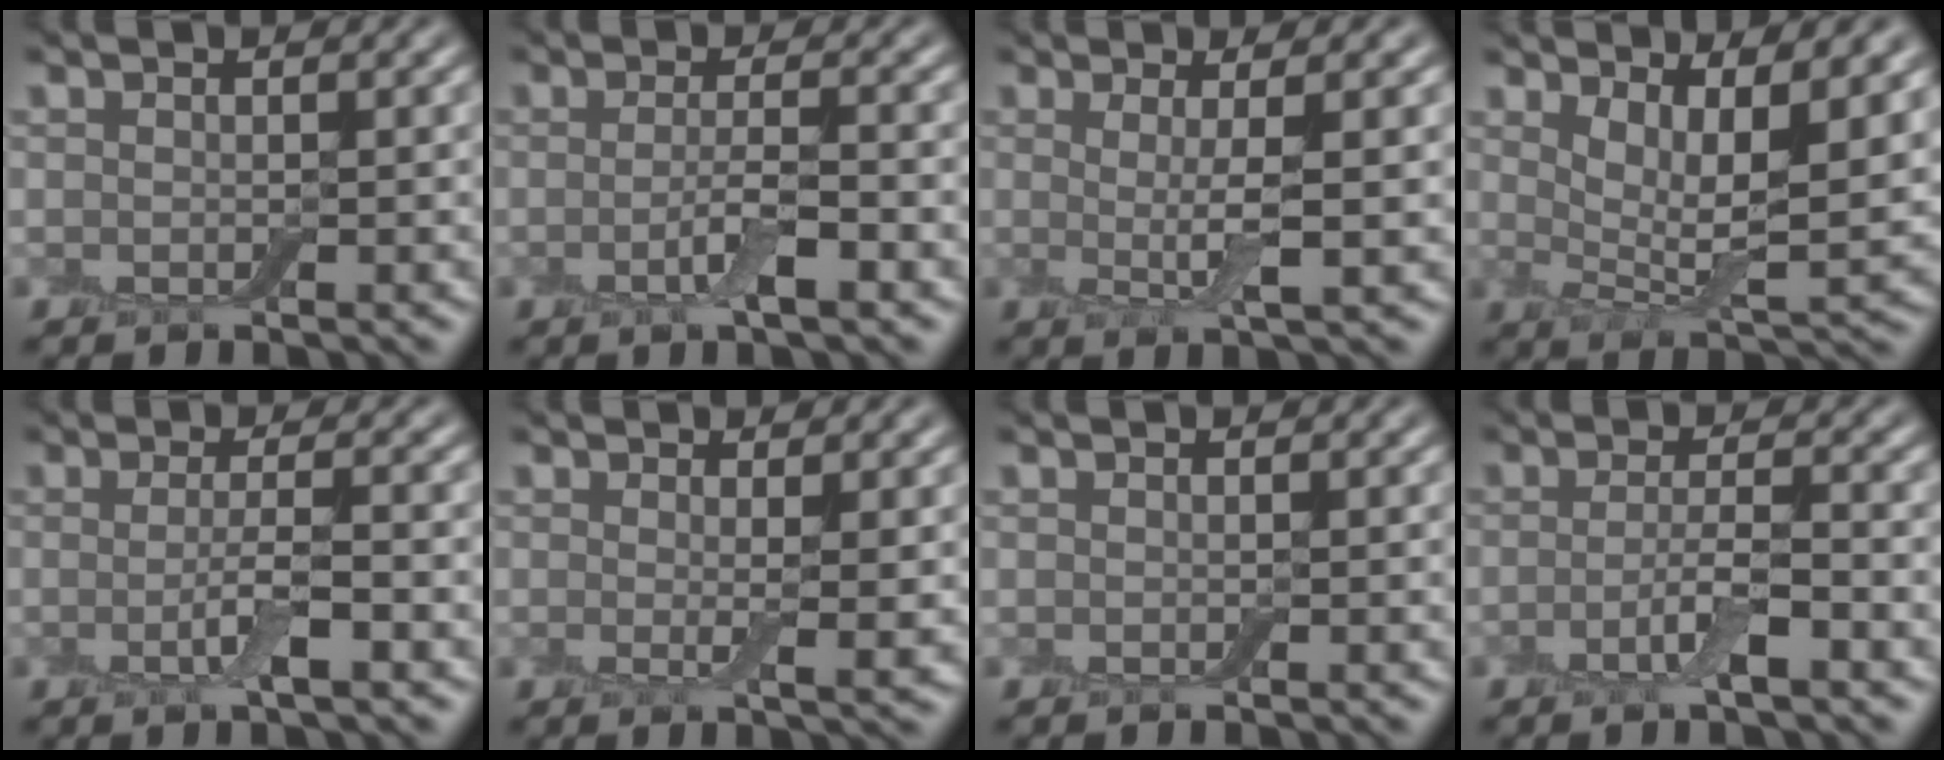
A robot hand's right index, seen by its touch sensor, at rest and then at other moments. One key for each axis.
{"total": 3.1, "fx": -0.7, "fy": 0.6, "fz": 2.9, "tx": -0.056, "ty": -0.005, "tz": -0.017}
{"total": 3.6, "fx": 0.4, "fy": 0.6, "fz": 3.5, "tx": -0.063, "ty": -0.009, "tz": 0.007}
{"total": 6.9, "fx": 3.1, "fy": 2.1, "fz": 5.8, "tx": -0.104, "ty": -0.012, "tz": 0.059}
{"total": 3.3, "fx": -0.5, "fy": 0.6, "fz": 3.2, "tx": -0.062, "ty": -0.010, "tz": -0.010}
{"total": 2.1, "fx": 0.3, "fy": 0.3, "fz": 2.0, "tx": -0.033, "ty": -0.011, "tz": 0.005}
{"total": 0.0}
{"total": 3.2, "fx": -1.3, "fy": 0.6, "fz": 2.8, "tx": -0.054, "ty": 0.005, "tz": -0.030}